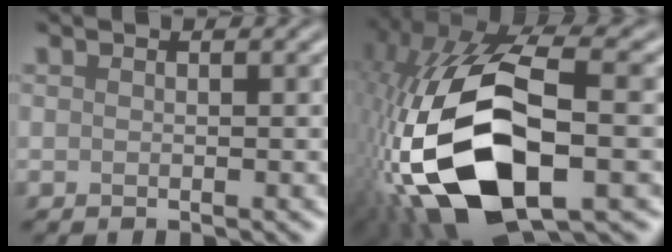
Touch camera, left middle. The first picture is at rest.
{"total": 17.9, "force": [-4.4, 8.7, 15.1], "torque": [-0.338, -0.018, -0.069]}